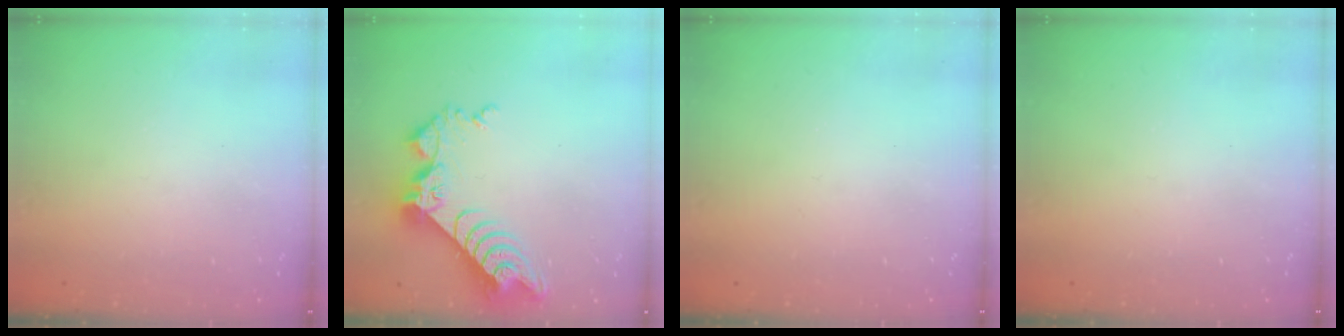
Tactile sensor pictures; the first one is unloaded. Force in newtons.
{"total": 11.3, "press": 11.2, "slide": 0.8}
{"total": 0.0}
{"total": 0.0}